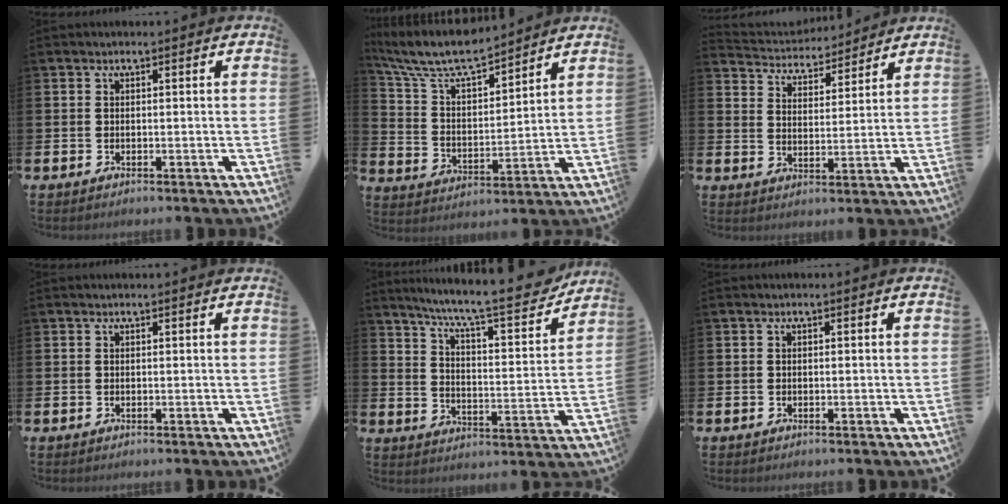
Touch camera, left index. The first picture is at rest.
{"total": 8.5, "force": [7.9, 1.6, 2.8], "torque": [-0.093, -0.045, 0.141]}
{"total": 4.7, "force": [4.5, 1.2, -0.2], "torque": [-0.023, -0.034, 0.077]}
{"total": 0.0}
{"total": 10.0, "force": [8.7, 1.3, 4.9], "torque": [-0.112, -0.056, 0.141]}
{"total": 0.0}